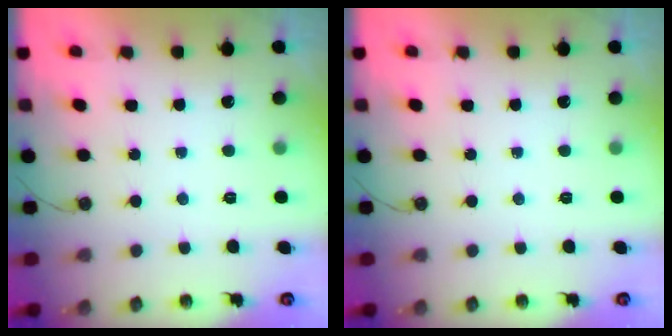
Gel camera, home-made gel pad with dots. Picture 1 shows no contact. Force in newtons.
{"total": 0.0}